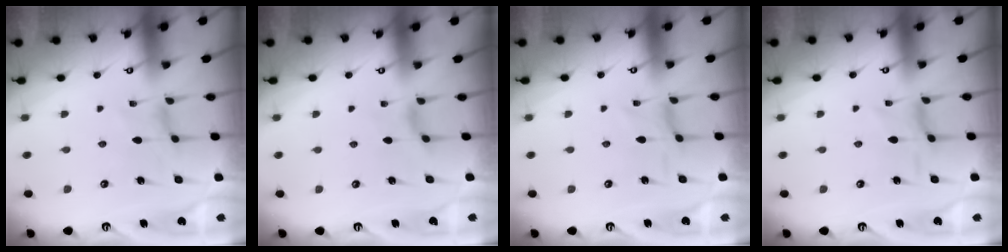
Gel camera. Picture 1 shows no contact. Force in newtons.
{"total": 2.7, "press": 2.6, "slide": 0.6}
{"total": 0.0}
{"total": 1.8, "press": 1.7, "slide": 0.4}